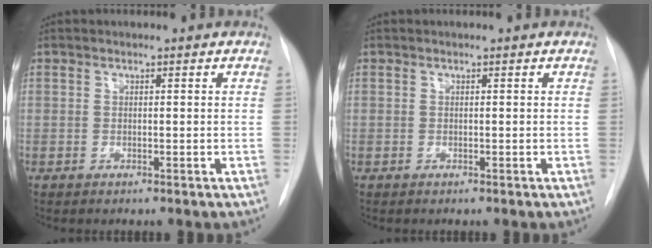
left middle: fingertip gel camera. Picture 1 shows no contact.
{"total": 0.0}